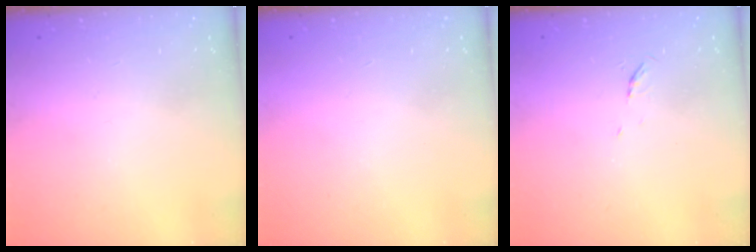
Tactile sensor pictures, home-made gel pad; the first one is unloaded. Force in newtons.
{"total": 1.5, "press": 1.5, "slide": 0.1}
{"total": 3.5, "press": 3.4, "slide": 0.5}